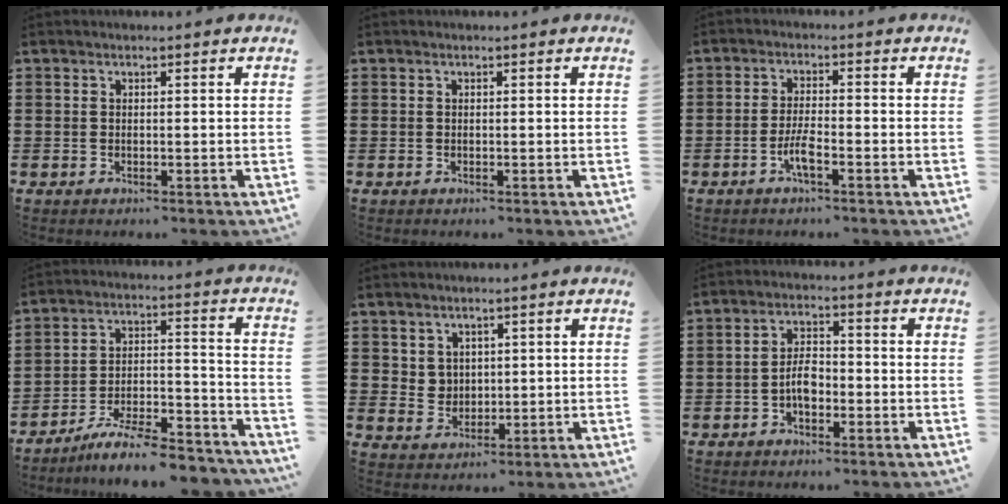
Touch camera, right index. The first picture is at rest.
{"total": 0.0}
{"total": 3.8, "force": [-1.8, 0.7, 3.3], "torque": [-0.077, -0.006, -0.038]}
{"total": 8.3, "force": [-7.5, 0.7, 3.5], "torque": [-0.049, 0.011, -0.143]}
{"total": 3.4, "force": [2.0, 2.7, 0.5], "torque": [-0.022, 0.008, 0.037]}
{"total": 4.1, "force": [-1.4, 2.1, 3.2], "torque": [-0.073, 0.001, -0.030]}